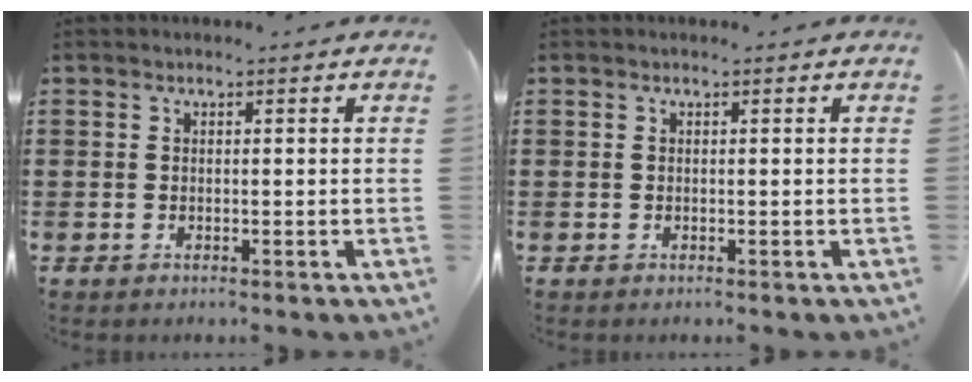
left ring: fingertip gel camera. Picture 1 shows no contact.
{"total": 0.0}